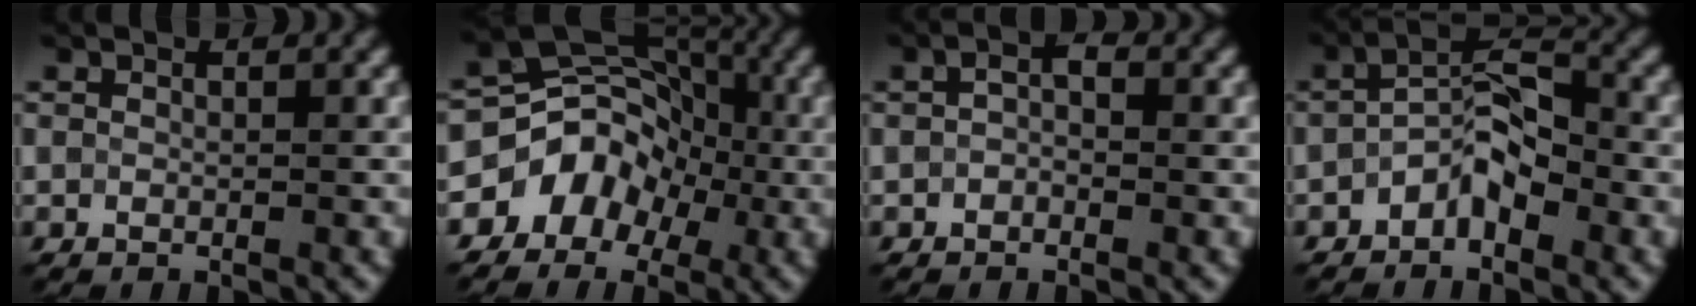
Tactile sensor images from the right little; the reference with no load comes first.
{"total": 6.9, "force": [-2.2, 5.6, 3.2], "torque": [-0.022, 0.014, -0.056]}
{"total": 1.5, "force": [-0.2, 0.9, 1.2], "torque": [-0.020, 0.003, -0.008]}
{"total": 4.3, "force": [-1.8, 2.1, 3.3], "torque": [-0.055, 0.016, -0.040]}